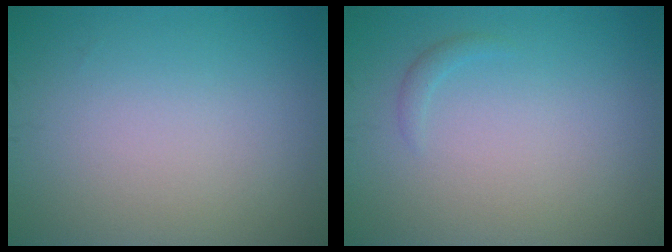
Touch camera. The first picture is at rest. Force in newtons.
{"total": 0.7, "press": 0.7, "slide": 0.1}